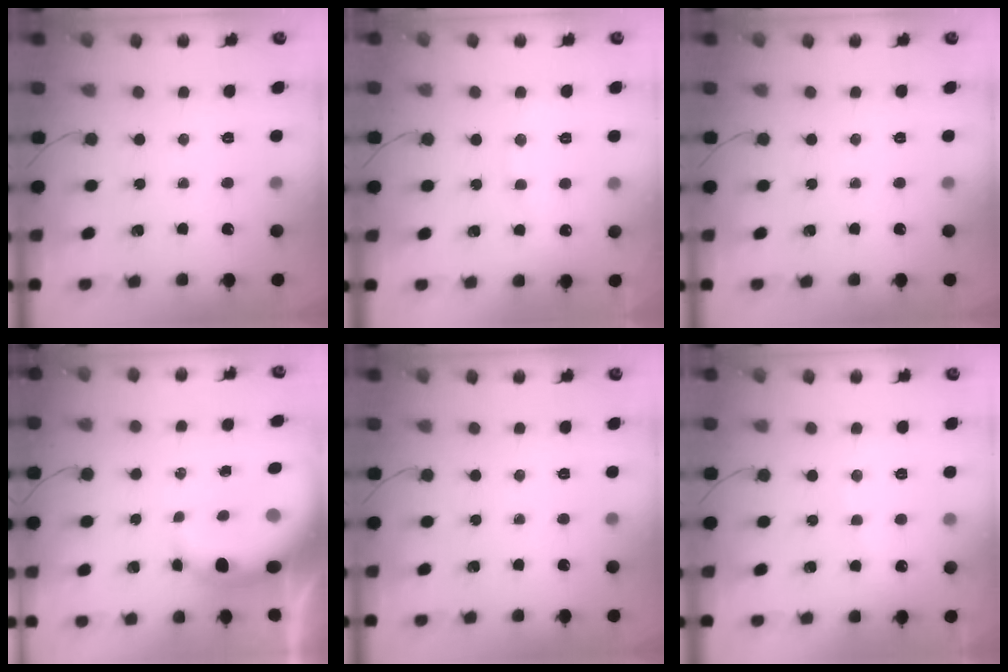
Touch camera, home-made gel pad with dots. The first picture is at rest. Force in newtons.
{"total": 7.7, "press": 7.6, "slide": 1.1}
{"total": 0.0}
{"total": 5.8, "press": 5.7, "slide": 1.3}
{"total": 0.0}
{"total": 5.7, "press": 5.7, "slide": 0.9}